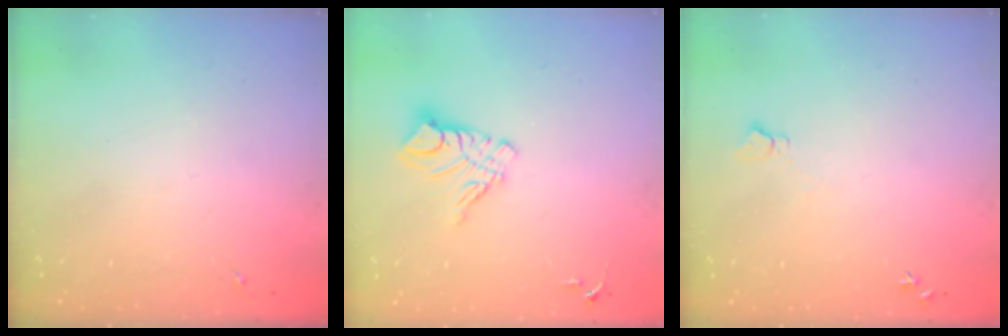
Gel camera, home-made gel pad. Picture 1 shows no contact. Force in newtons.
{"total": 10.3, "press": 10.3, "slide": 0.9}
{"total": 4.6, "press": 4.6, "slide": 0.6}